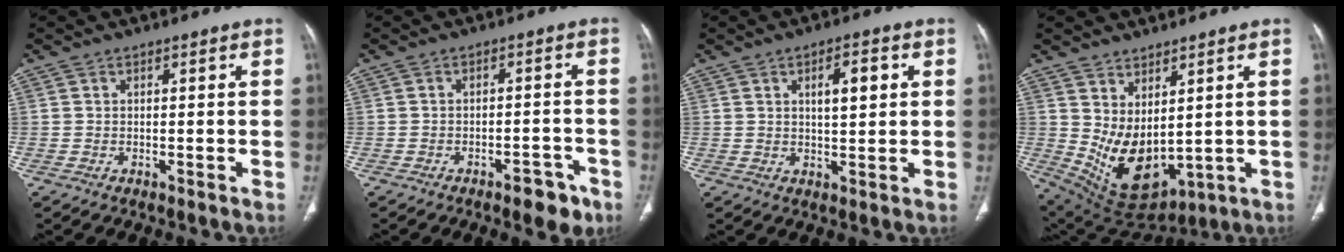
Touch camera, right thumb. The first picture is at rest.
{"total": 5.6, "force": [-3.6, 2.4, 3.6], "torque": [-0.028, 0.021, -0.042]}
{"total": 5.7, "force": [1.8, 2.1, 5.0], "torque": [-0.071, -0.005, 0.030]}
{"total": 11.7, "force": [2.4, 6.6, 9.4], "torque": [-0.156, -0.036, 0.079]}